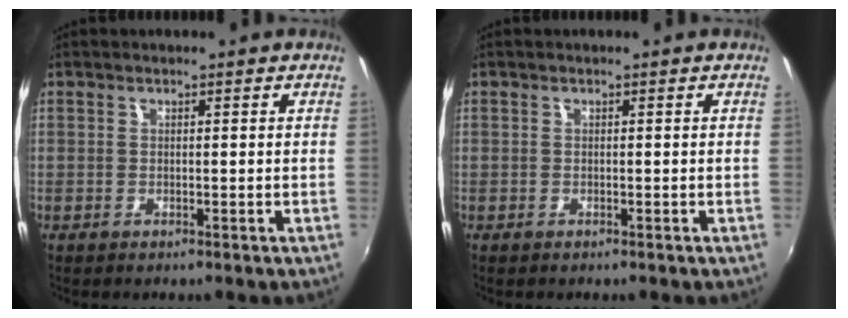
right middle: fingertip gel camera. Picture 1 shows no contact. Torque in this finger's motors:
{"motor_torque": [0.49, -0.72, 0.05, 0.04]}